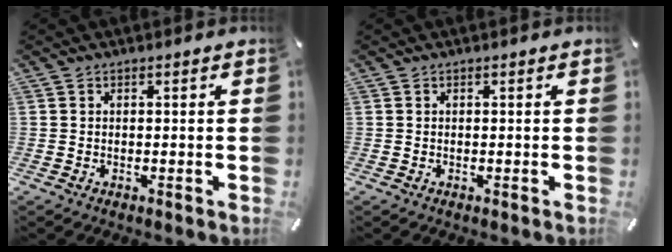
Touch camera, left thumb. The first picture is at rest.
{"total": 0.0}